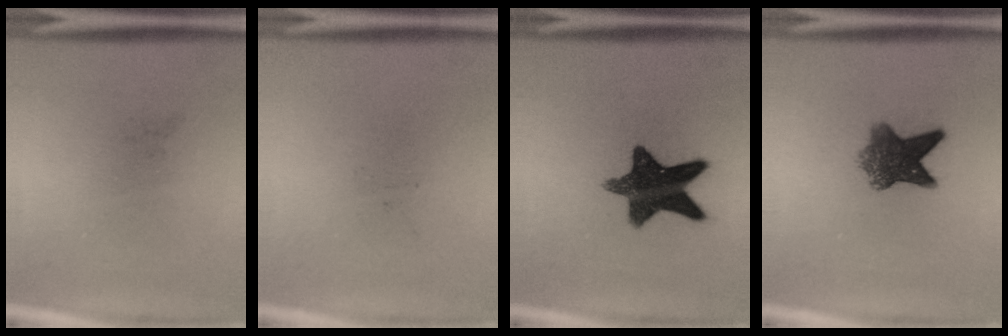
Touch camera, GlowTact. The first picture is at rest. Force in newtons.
{"total": 0.0}
{"total": 13.3}
{"total": 6.8}